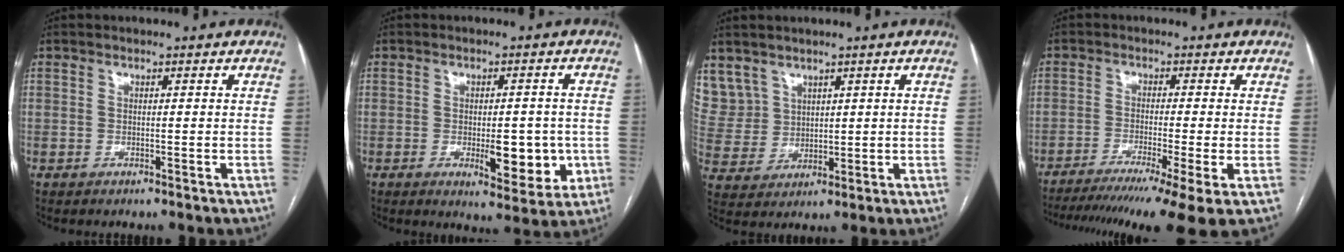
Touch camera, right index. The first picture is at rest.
{"total": 8.4, "force": [-1.8, 3.3, 7.6], "torque": [-0.090, -0.003, -0.015]}
{"total": 9.3, "force": [5.7, 7.2, 1.2], "torque": [-0.045, 0.028, 0.141]}
{"total": 15.5, "force": [-11.2, -0.2, 10.8], "torque": [-0.141, -0.036, -0.172]}